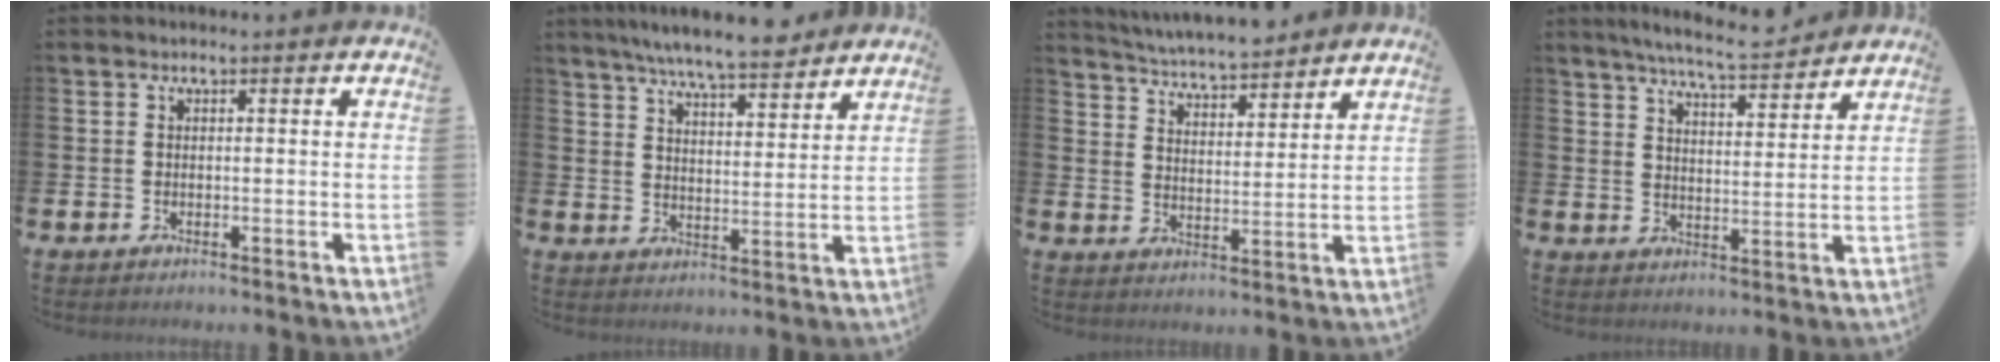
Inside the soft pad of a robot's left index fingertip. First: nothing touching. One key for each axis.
{"total": 7.5, "fx": 7.1, "fy": 0.5, "fz": 2.4, "tx": -0.066, "ty": -0.034, "tz": 0.126}
{"total": 5.4, "fx": 5.4, "fy": 0.4, "fz": 0.6, "tx": -0.039, "ty": -0.036, "tz": 0.095}
{"total": 6.9, "fx": 6.6, "fy": 0.2, "fz": 1.9, "tx": -0.051, "ty": -0.037, "tz": 0.116}